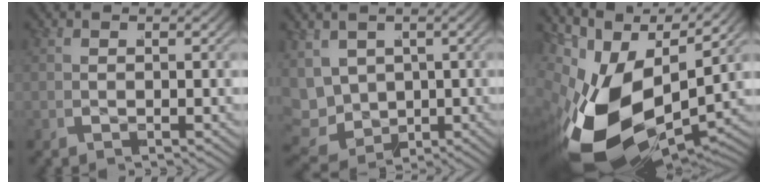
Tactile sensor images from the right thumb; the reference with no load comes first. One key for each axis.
{"total": 7.8, "fx": -1.4, "fy": 6.7, "fz": 3.8, "tx": -0.107, "ty": -0.046, "tz": -0.010}
{"total": 18.1, "fx": -4.7, "fy": 10.9, "fz": 13.7, "tx": -0.282, "ty": -0.074, "tz": -0.045}